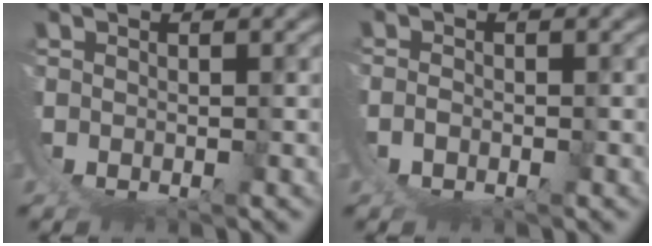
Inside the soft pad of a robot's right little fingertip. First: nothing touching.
{"total": 2.2, "force": [0.2, 1.9, 1.1], "torque": [-0.034, -0.005, 0.003]}